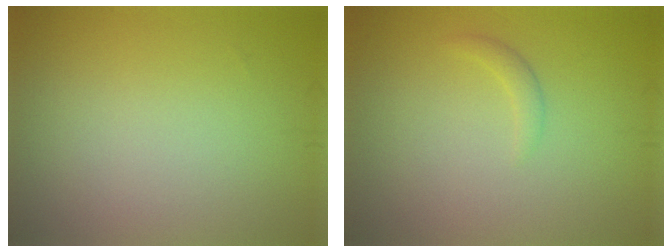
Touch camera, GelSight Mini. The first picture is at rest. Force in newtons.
{"total": 1.0, "press": 0.9, "slide": 0.2}